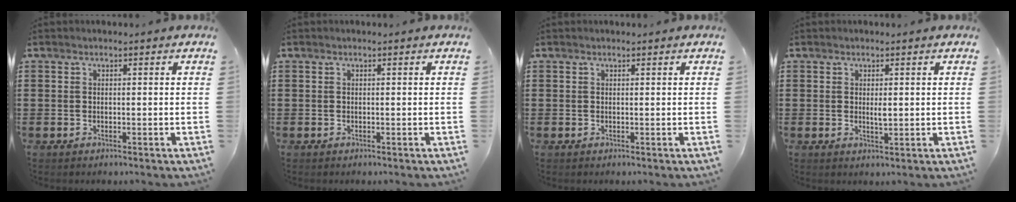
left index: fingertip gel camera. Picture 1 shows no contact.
{"total": 0.0}
{"total": 0.0}
{"total": 1.8, "force": [0.3, 0.5, 1.7], "torque": [-0.034, 0.001, 0.003]}